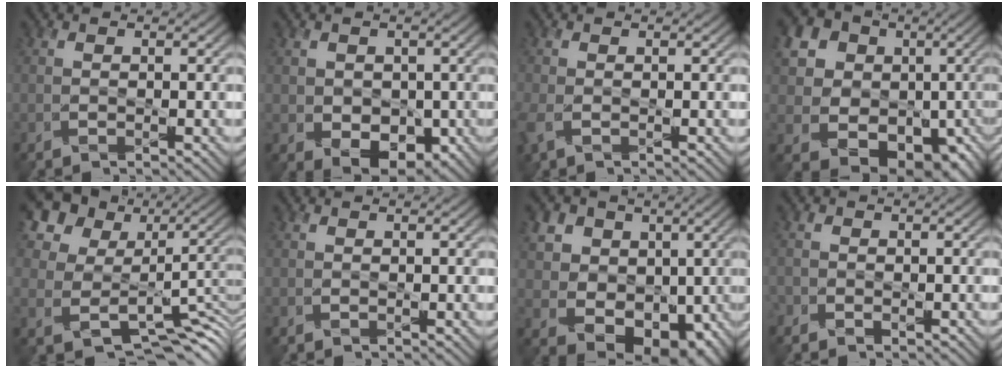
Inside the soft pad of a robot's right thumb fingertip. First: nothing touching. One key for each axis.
{"total": 4.6, "fx": -0.4, "fy": 3.7, "fz": 2.7, "tx": -0.060, "ty": -0.021, "tz": 0.002}
{"total": 2.6, "fx": -0.9, "fy": 1.6, "fz": 1.8, "tx": -0.063, "ty": -0.012, "tz": -0.021}
{"total": 18.1, "fx": 2.2, "fy": 15.7, "fz": 8.6, "tx": -0.218, "ty": -0.006, "tz": 0.052}
{"total": 13.4, "fx": 4.5, "fy": 10.4, "fz": 7.2, "tx": -0.192, "ty": 0.004, "tz": 0.092}
{"total": 0.0}
{"total": 12.7, "fx": 2.2, "fy": 10.7, "fz": 6.5, "tx": -0.140, "ty": 0.002, "tz": 0.029}
{"total": 1.7, "fx": -1.2, "fy": 1.3, "fz": 0.1, "tx": 0.003, "ty": -0.005, "tz": -0.029}